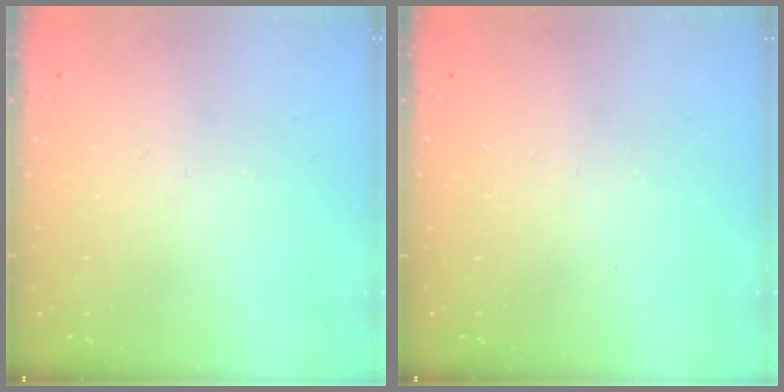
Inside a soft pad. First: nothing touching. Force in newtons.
{"total": 0.0}